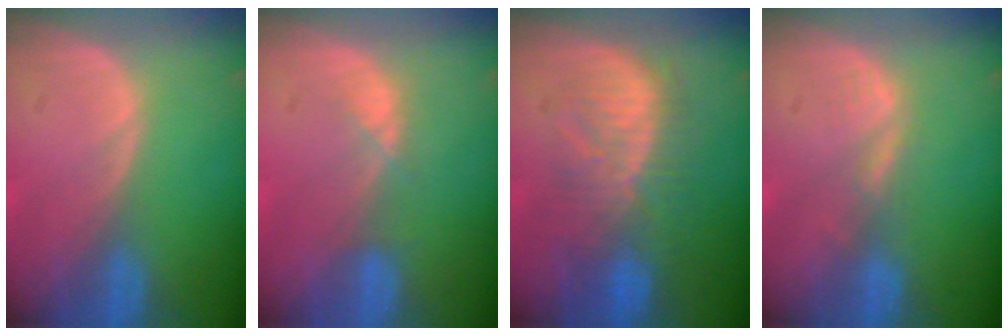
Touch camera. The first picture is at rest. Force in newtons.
{"total": 1.9, "press": 1.7, "slide": 0.9}
{"total": 9.6, "press": 9.0, "slide": 3.3}
{"total": 1.6, "press": 1.6, "slide": 0.2}